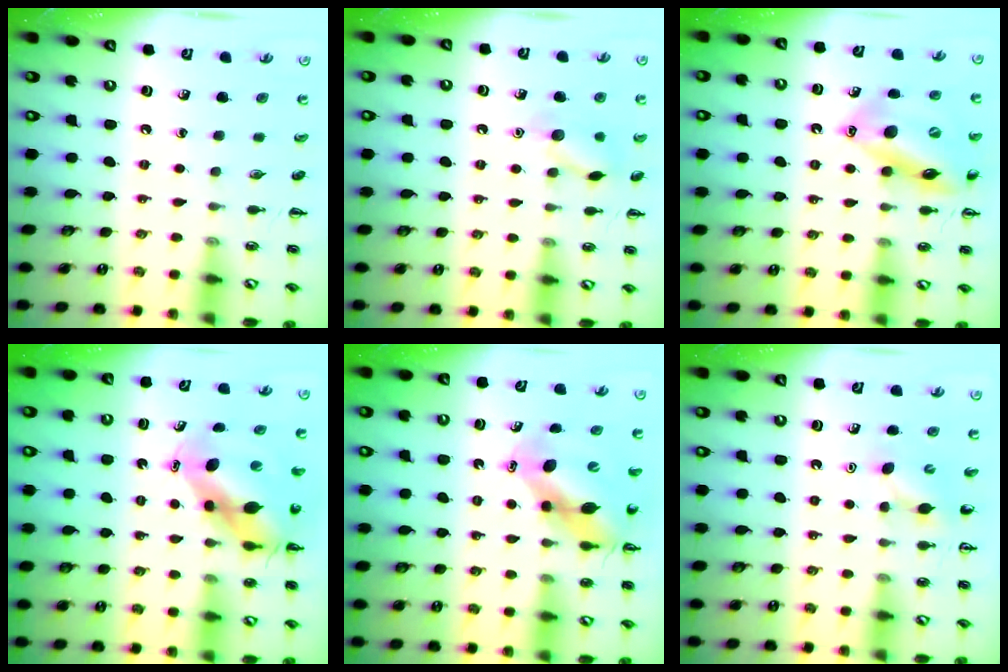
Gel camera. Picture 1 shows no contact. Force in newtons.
{"total": 9.9, "press": 9.9, "slide": 0.8}
{"total": 16.0, "press": 15.4, "slide": 4.0}
{"total": 9.3, "press": 9.0, "slide": 2.4}
{"total": 9.5, "press": 9.2, "slide": 2.5}
{"total": 3.7, "press": 3.6, "slide": 1.2}